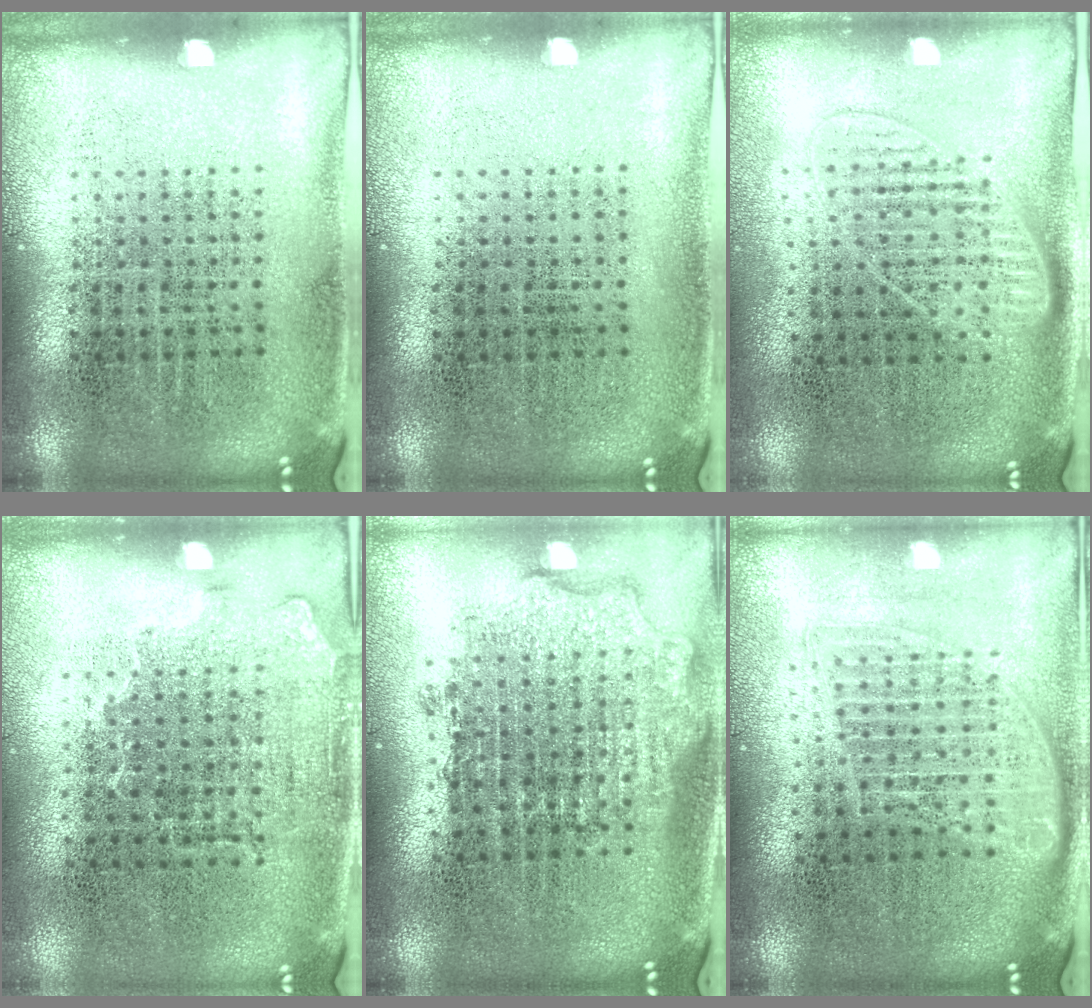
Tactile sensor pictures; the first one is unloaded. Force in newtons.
{"total": 0.0}
{"total": 1.3, "press": 1.2, "slide": 0.5}
{"total": 1.4, "press": 1.1, "slide": 0.8}
{"total": 1.7, "press": 1.4, "slide": 1.0}
{"total": 1.6, "press": 1.4, "slide": 0.8}